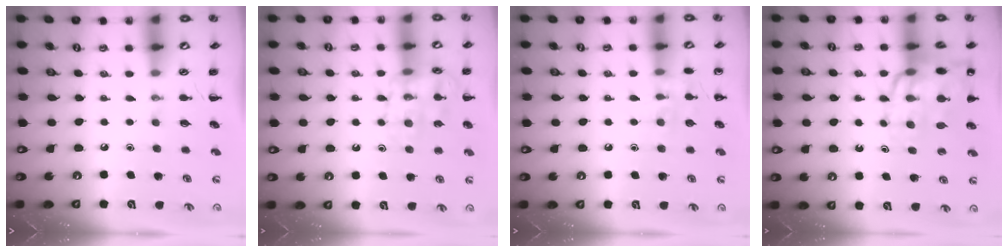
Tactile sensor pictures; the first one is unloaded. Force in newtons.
{"total": 13.5, "press": 13.5, "slide": 1.0}
{"total": 6.8, "press": 6.7, "slide": 1.2}
{"total": 16.4, "press": 16.0, "slide": 3.3}